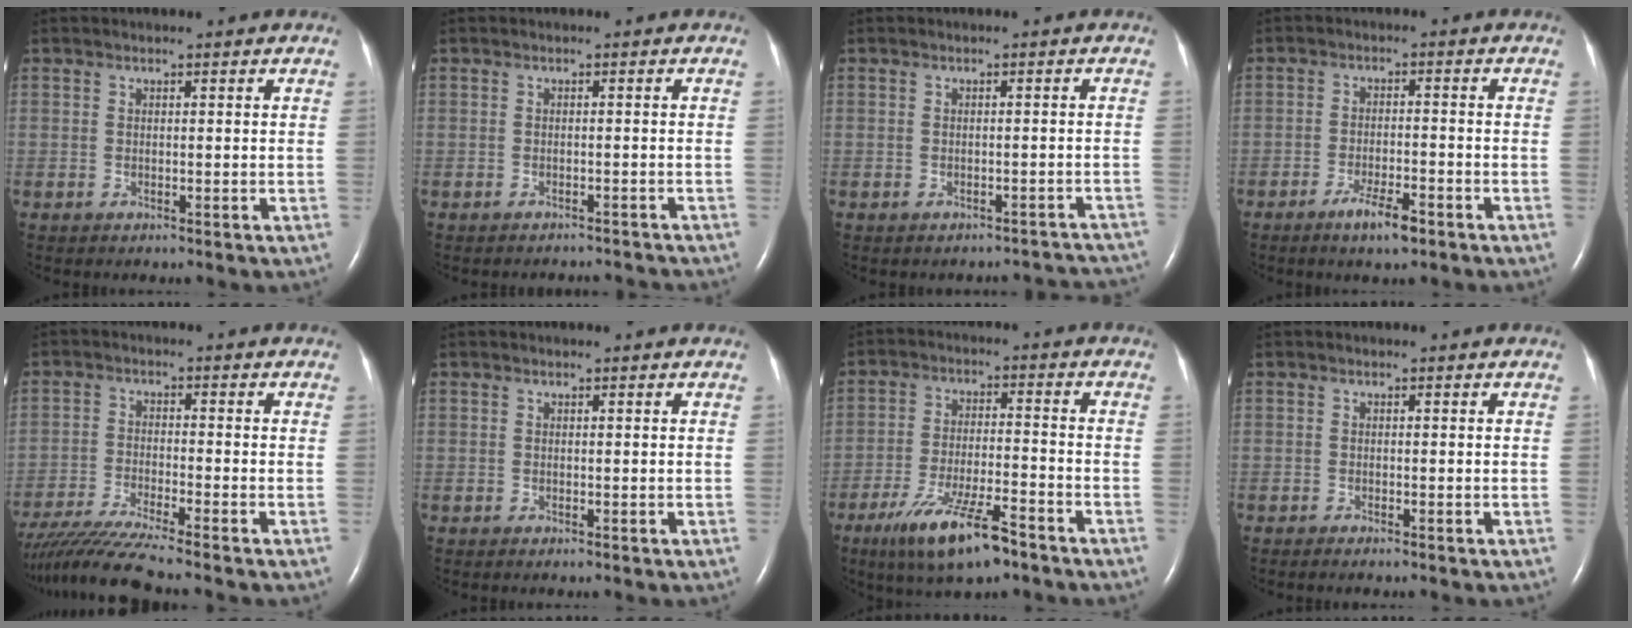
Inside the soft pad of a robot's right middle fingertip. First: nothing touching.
{"total": 5.1, "force": [-4.9, 1.3, 0.6], "torque": [-0.001, -0.002, -0.050]}
{"total": 7.0, "force": [-6.4, 2.6, 0.8], "torque": [0.006, 0.021, -0.057]}
{"total": 4.6, "force": [-3.1, 0.9, 3.3], "torque": [-0.068, -0.004, -0.053]}
{"total": 10.0, "force": [-8.7, -1.9, 4.5], "torque": [-0.079, -0.030, -0.154]}
{"total": 0.0}
{"total": 11.5, "force": [-7.7, 1.9, 8.3], "torque": [-0.163, -0.022, -0.132]}
{"total": 0.9, "force": [-0.8, 0.0, 0.5], "torque": [-0.012, -0.002, -0.010]}